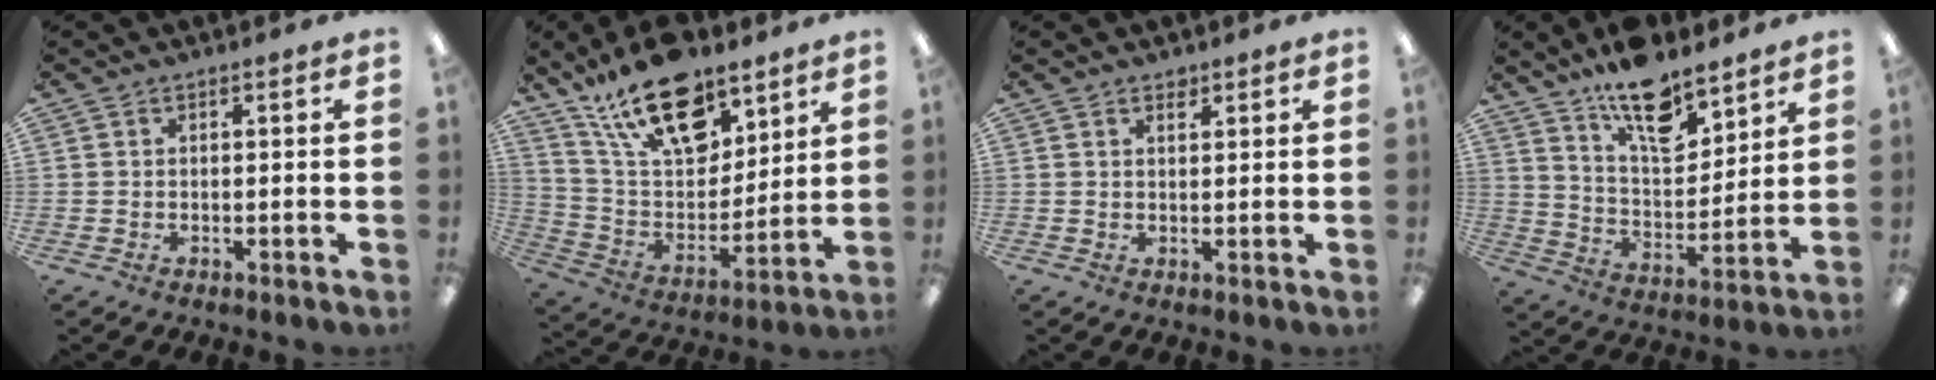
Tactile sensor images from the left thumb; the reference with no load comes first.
{"total": 21.2, "force": [14.1, 10.5, 11.9], "torque": [-0.211, -0.071, 0.250]}
{"total": 1.5, "force": [1.3, 0.6, 0.5], "torque": [-0.003, -0.005, 0.023]}
{"total": 15.0, "force": [11.5, 6.1, 7.6], "torque": [-0.116, -0.072, 0.201]}